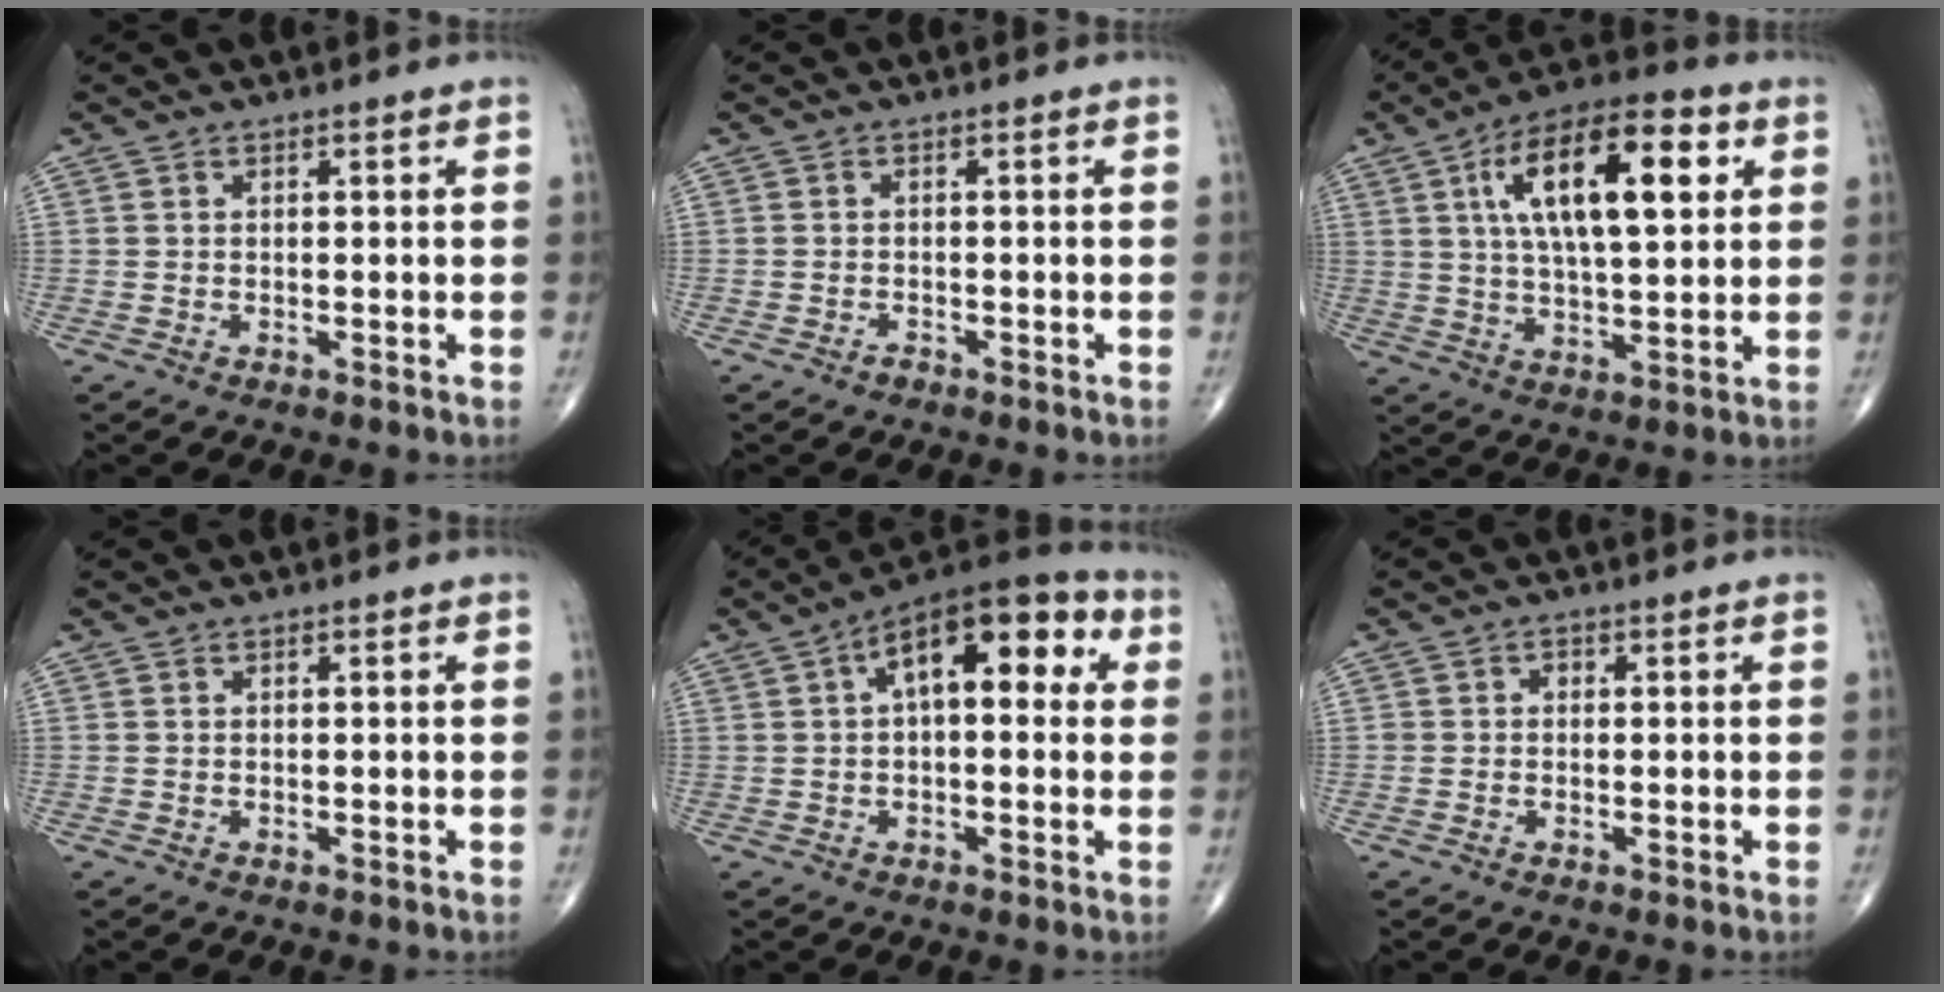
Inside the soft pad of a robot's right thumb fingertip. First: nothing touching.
{"total": 1.0, "force": [-0.8, 0.6, 0.3], "torque": [-0.005, 0.002, -0.015]}
{"total": 18.6, "force": [5.6, 7.5, 16.1], "torque": [-0.253, 0.004, 0.086]}
{"total": 0.0}
{"total": 16.2, "force": [4.2, 7.6, 13.6], "torque": [-0.172, 0.036, 0.054]}
{"total": 1.0, "force": [-0.1, 0.9, 0.4], "torque": [0.002, 0.004, -0.006]}